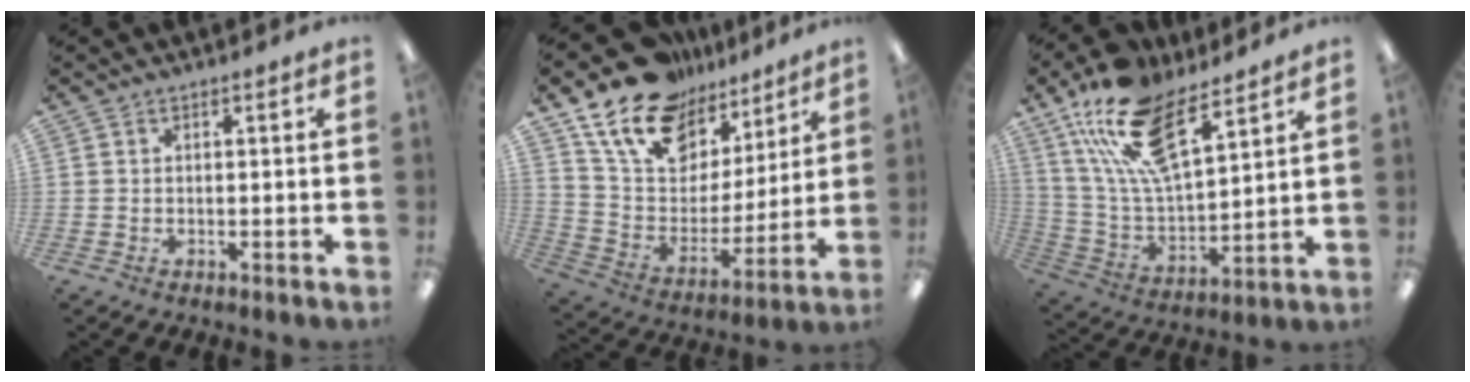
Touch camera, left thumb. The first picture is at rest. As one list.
[{"total": 17.3, "force": [12.5, 10.1, 6.3], "torque": [-0.133, -0.081, 0.228]}, {"total": 20.3, "force": [13.3, 8.1, 13.0], "torque": [-0.273, -0.060, 0.235]}]